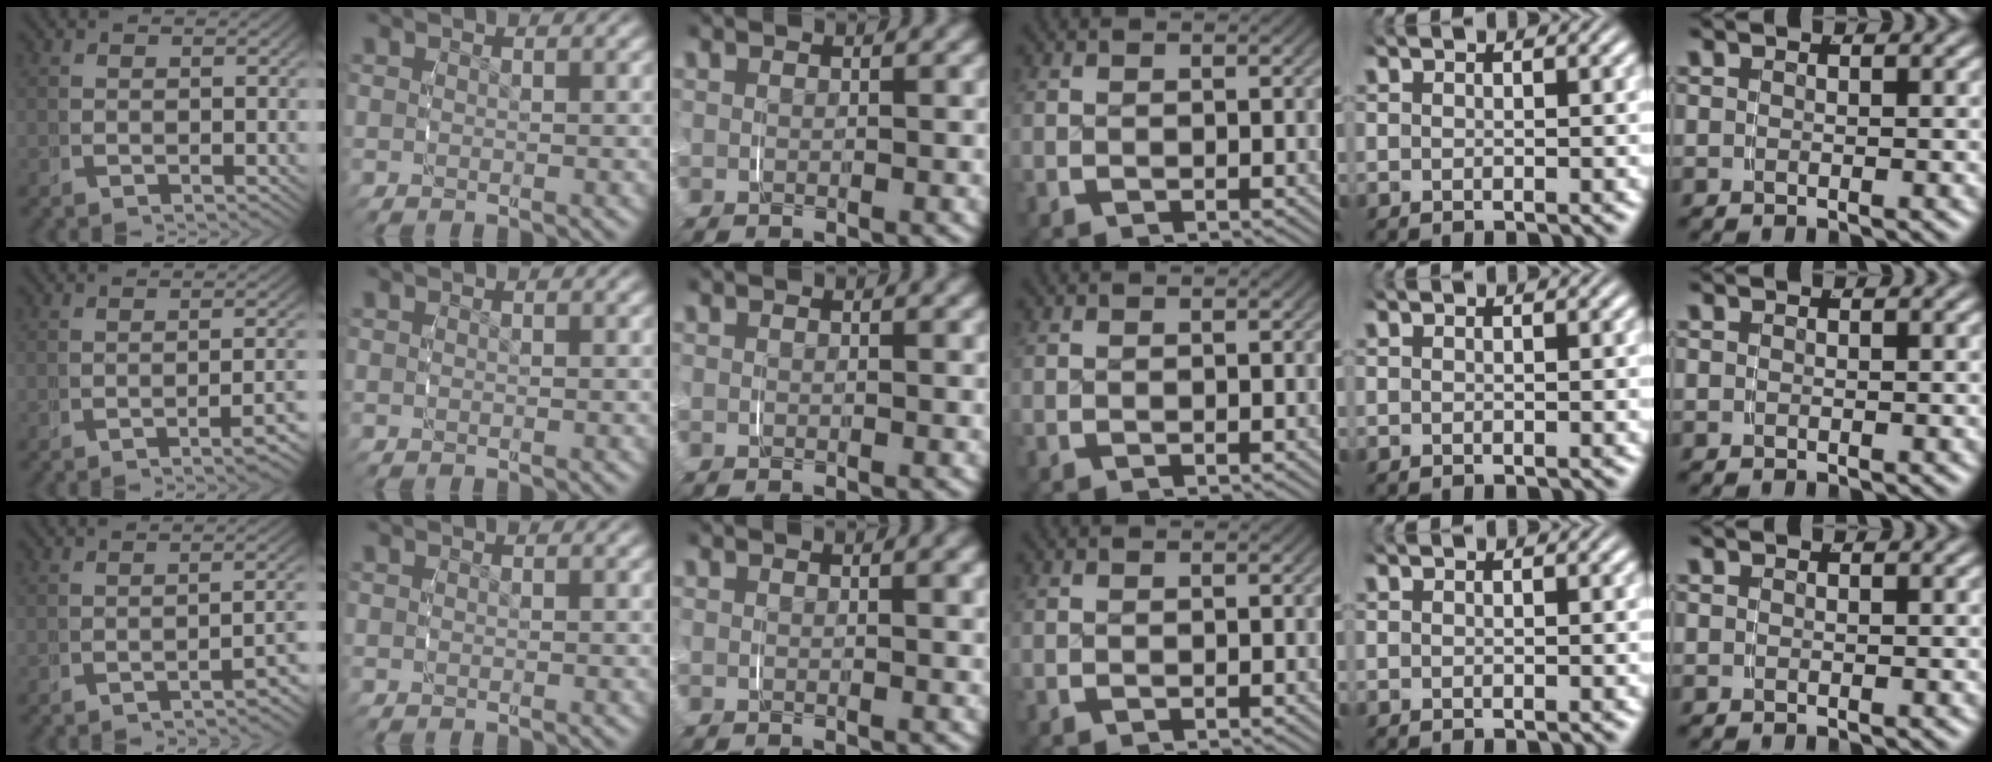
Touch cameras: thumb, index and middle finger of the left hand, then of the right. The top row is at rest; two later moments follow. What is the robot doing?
{"motion": "grasp_and_lifting", "object": "string"}